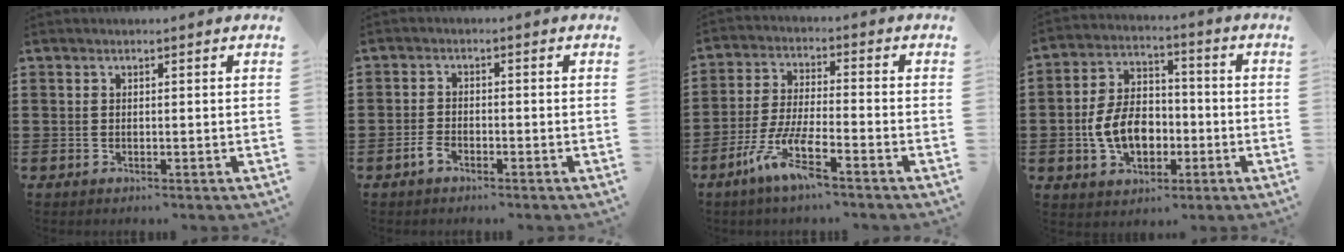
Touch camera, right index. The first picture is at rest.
{"total": 2.2, "force": [-1.6, 1.0, 1.2], "torque": [-0.032, -0.001, -0.033]}
{"total": 8.4, "force": [-5.4, 0.6, 6.4], "torque": [-0.159, -0.019, -0.109]}
{"total": 8.7, "force": [-1.9, 5.9, 6.0], "torque": [-0.121, 0.002, -0.040]}